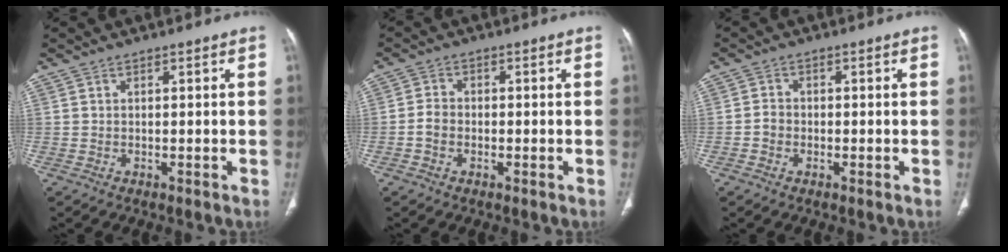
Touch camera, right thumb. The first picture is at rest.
{"total": 2.9, "force": [-1.0, 2.2, 1.6], "torque": [-0.028, 0.009, -0.022]}
{"total": 2.2, "force": [-0.8, 1.8, 0.9], "torque": [-0.010, 0.008, -0.019]}